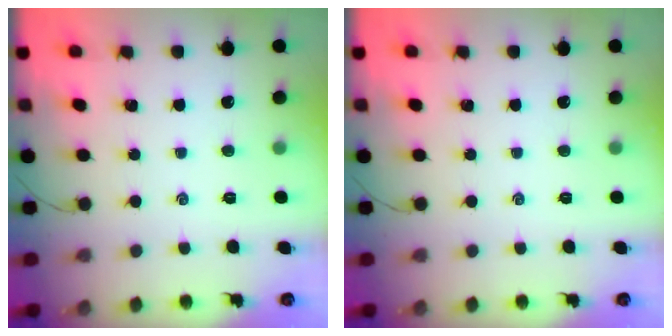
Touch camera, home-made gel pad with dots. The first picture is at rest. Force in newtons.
{"total": 0.0}